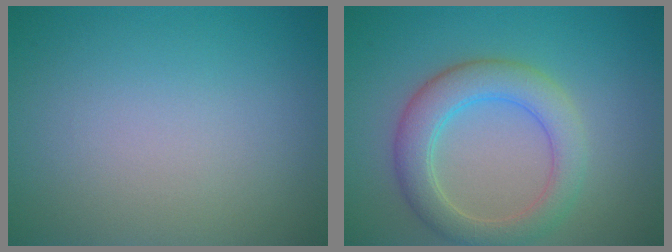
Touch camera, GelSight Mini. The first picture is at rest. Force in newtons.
{"total": 4.9, "press": 4.8, "slide": 0.5}